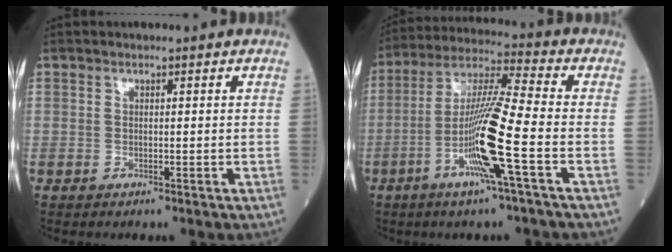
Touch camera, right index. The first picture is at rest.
{"total": 13.2, "force": [-4.4, -0.8, 12.4], "torque": [-0.242, -0.005, -0.091]}